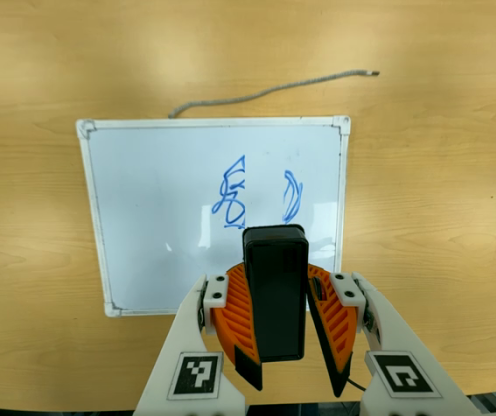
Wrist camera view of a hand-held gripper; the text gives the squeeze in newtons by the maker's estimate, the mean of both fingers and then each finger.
{"total": 9.9, "left": 10.2, "right": 9.5}